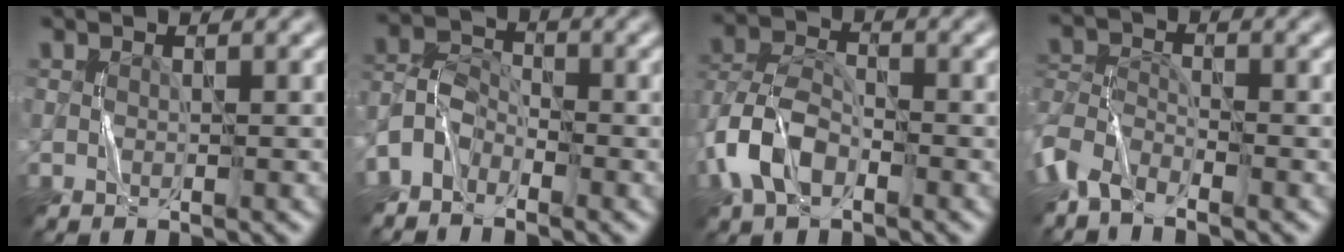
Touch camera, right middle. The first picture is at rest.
{"total": 3.2, "force": [-2.4, 1.8, 1.1], "torque": [-0.023, 0.007, -0.063]}
{"total": 6.0, "force": [-2.9, 3.4, 4.0], "torque": [-0.090, 0.004, -0.067]}
{"total": 4.2, "force": [-3.4, 1.6, 2.0], "torque": [-0.045, -0.005, -0.081]}